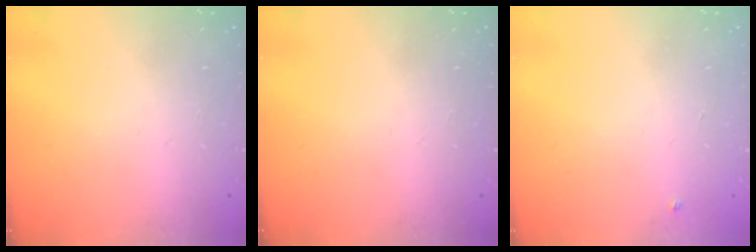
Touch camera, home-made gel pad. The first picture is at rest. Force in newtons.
{"total": 0.0}
{"total": 2.7, "press": 2.7, "slide": 0.4}